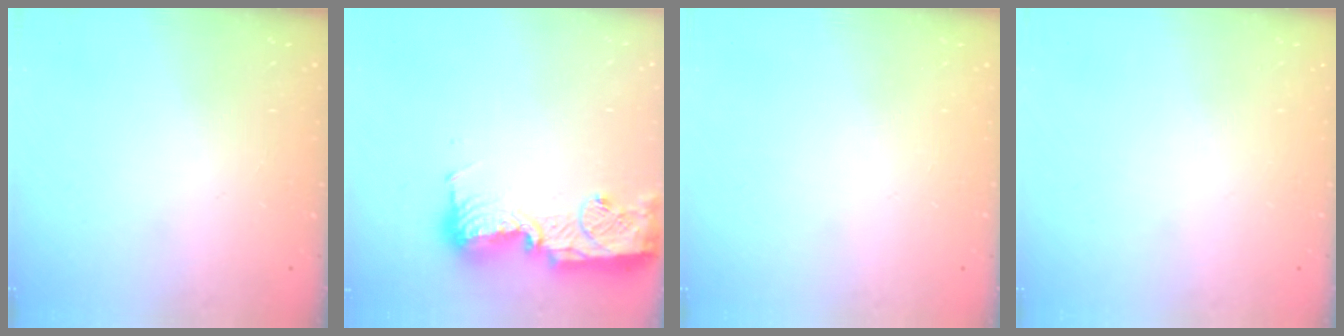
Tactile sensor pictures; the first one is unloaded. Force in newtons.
{"total": 15.2, "press": 15.1, "slide": 1.2}
{"total": 0.0}
{"total": 0.0}